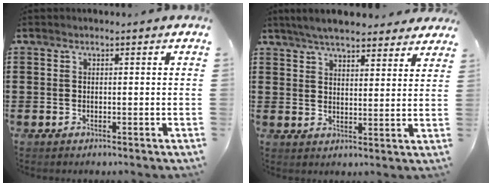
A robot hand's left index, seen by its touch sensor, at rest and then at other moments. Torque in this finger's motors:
{"motor_torque": [2.14, 0.00, 0.44, 0.15]}